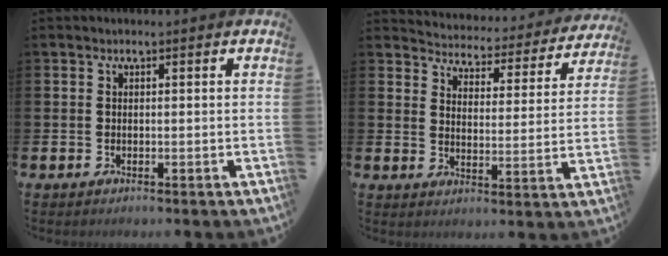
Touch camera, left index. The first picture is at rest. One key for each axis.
{"total": 3.8, "fx": 3.7, "fy": 1.0, "fz": 0.4, "tx": -0.024, "ty": -0.040, "tz": 0.055}